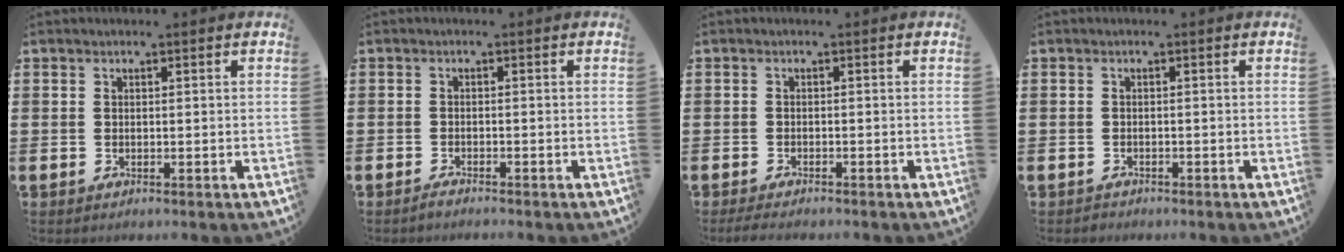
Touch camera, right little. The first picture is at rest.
{"total": 0.9, "force": [-0.8, 0.0, 0.3], "torque": [-0.007, -0.003, -0.016]}
{"total": 1.2, "force": [-1.0, 0.1, 0.6], "torque": [-0.011, -0.002, -0.020]}
{"total": 0.5, "force": [-0.5, 0.2, 0.0], "torque": [0.000, 0.001, -0.011]}